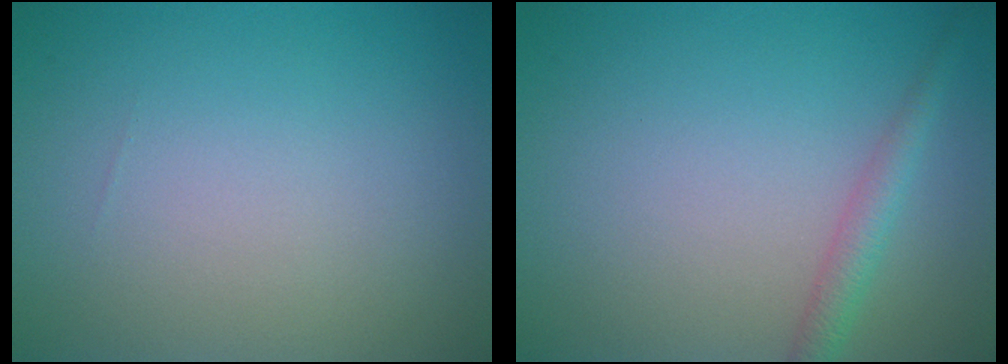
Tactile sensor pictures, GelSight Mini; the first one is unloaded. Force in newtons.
{"total": 2.0, "press": 2.0, "slide": 0.1}